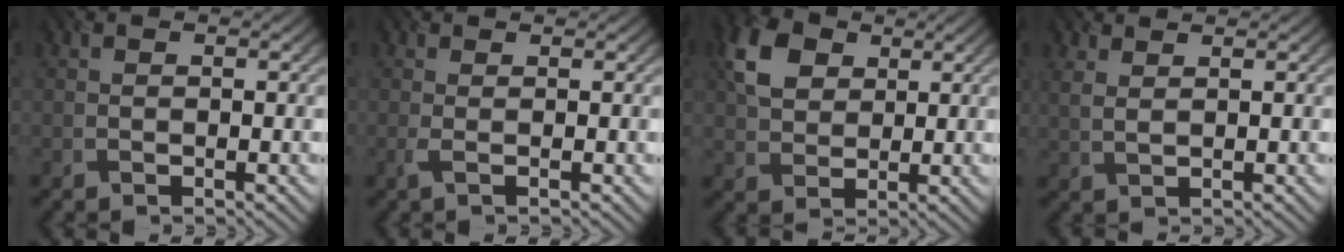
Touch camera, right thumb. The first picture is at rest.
{"total": 0.7, "force": [0.3, -0.4, 0.5], "torque": [-0.020, 0.000, 0.000]}
{"total": 6.6, "force": [2.7, 4.7, 3.6], "torque": [-0.097, 0.007, 0.045]}
{"total": 2.1, "force": [1.9, 0.1, 0.8], "torque": [-0.027, 0.000, 0.036]}